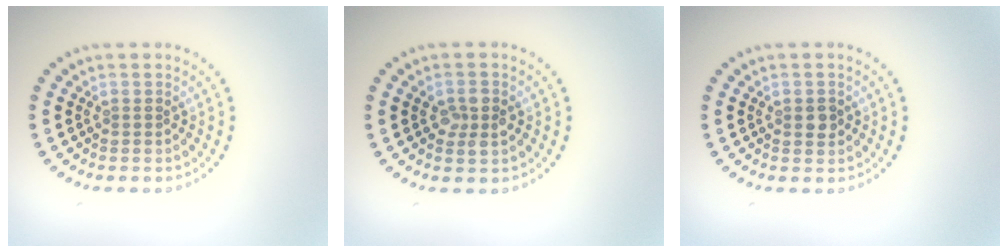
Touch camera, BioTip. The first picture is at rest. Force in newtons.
{"total": 2.0, "press": 2.0, "slide": 0.2}
{"total": 1.2, "press": 1.2, "slide": 0.2}